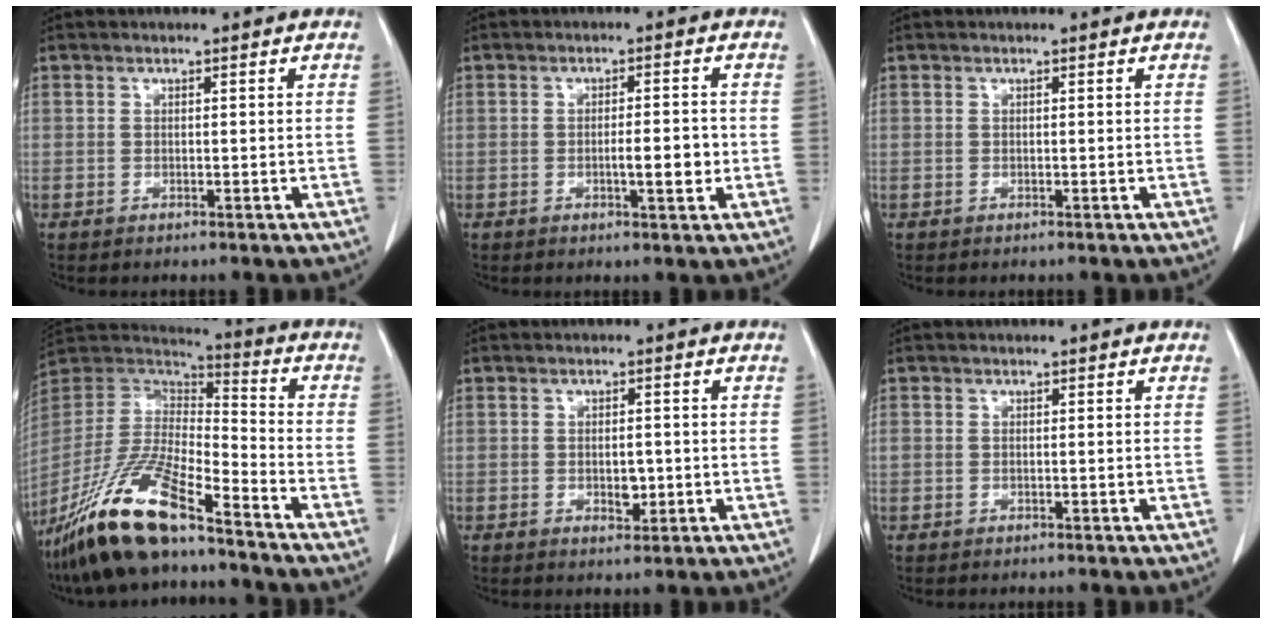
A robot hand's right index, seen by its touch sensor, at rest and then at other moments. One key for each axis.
{"total": 4.2, "fx": -0.8, "fy": 0.8, "fz": 4.0, "tx": -0.064, "ty": -0.001, "tz": -0.009}
{"total": 0.0}
{"total": 19.2, "fx": -13.7, "fy": 3.5, "fz": 12.9, "tx": -0.288, "ty": -0.032, "tz": -0.262}
{"total": 2.9, "fx": -0.5, "fy": 1.5, "fz": 2.4, "tx": -0.039, "ty": -0.001, "tz": -0.002}
{"total": 0.8, "fx": 0.0, "fy": 0.6, "fz": 0.5, "tx": -0.020, "ty": 0.011, "tz": 0.003}